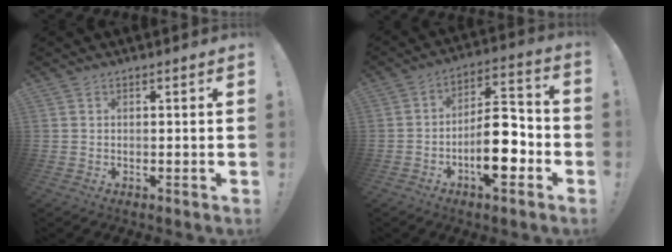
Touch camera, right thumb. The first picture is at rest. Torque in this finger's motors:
{"motor_torque": [0.69, 1.25, 1.48, -0.82, 0.52]}